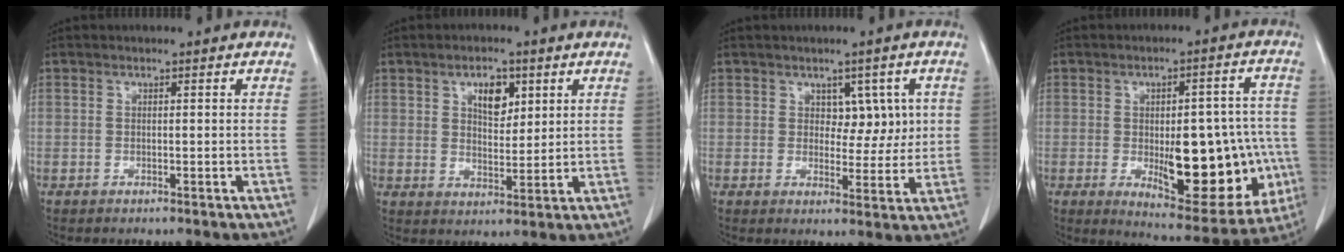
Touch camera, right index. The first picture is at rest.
{"total": 5.4, "force": [2.4, 2.7, 3.9], "torque": [-0.065, 0.001, 0.044]}
{"total": 4.6, "force": [1.4, 3.0, 3.2], "torque": [-0.029, 0.006, 0.023]}
{"total": 18.4, "force": [-3.7, 7.0, 16.5], "torque": [-0.182, 0.014, -0.025]}